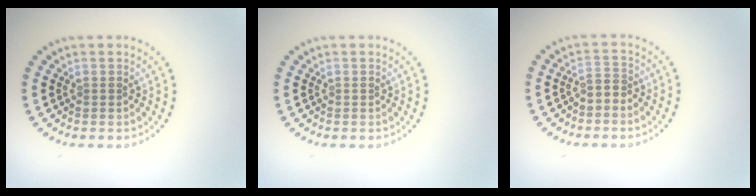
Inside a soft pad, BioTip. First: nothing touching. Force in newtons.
{"total": 0.0}
{"total": 1.6, "press": 1.3, "slide": 0.9}